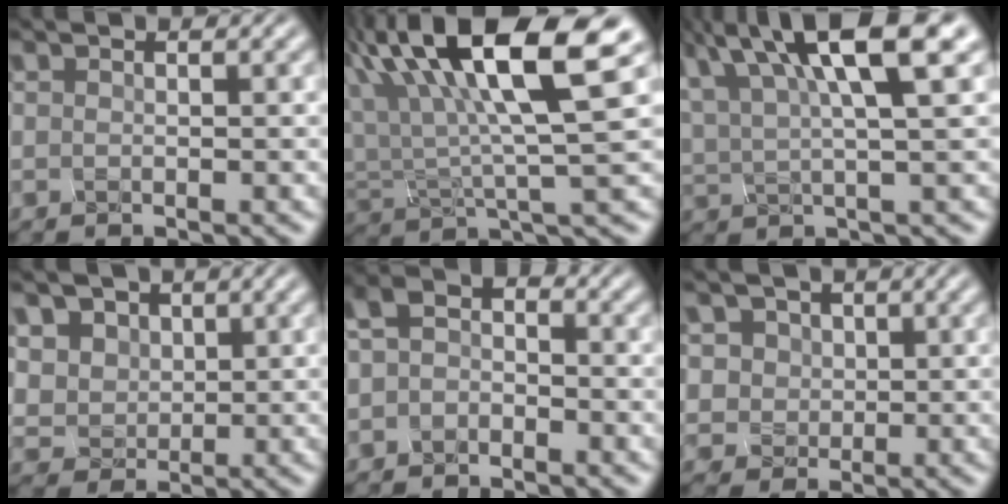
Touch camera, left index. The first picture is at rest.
{"total": 12.5, "force": [6.6, 2.8, 10.2], "torque": [-0.198, 0.020, 0.124]}
{"total": 9.7, "force": [5.8, 2.0, 7.5], "torque": [-0.127, 0.024, 0.108]}
{"total": 4.1, "force": [2.7, 2.9, 0.5], "torque": [-0.045, 0.000, 0.060]}
{"total": 2.2, "force": [-1.3, 1.5, 0.9], "torque": [-0.030, 0.005, -0.022]}
{"total": 3.8, "force": [2.3, 3.0, 0.2], "torque": [-0.017, 0.010, 0.040]}